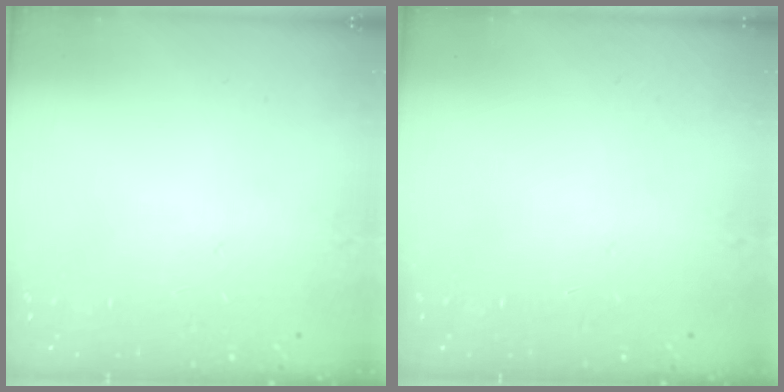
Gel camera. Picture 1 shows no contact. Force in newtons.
{"total": 0.0}